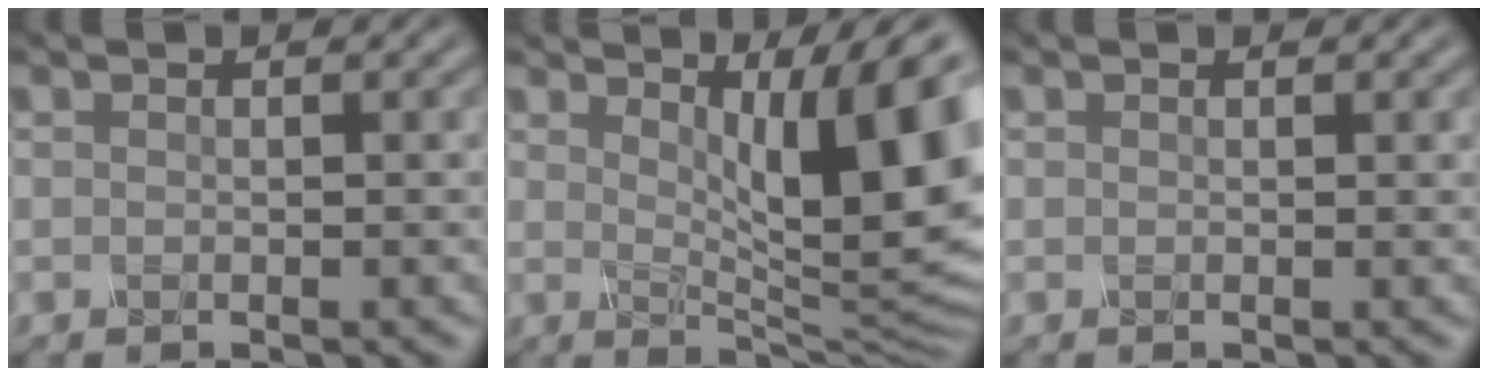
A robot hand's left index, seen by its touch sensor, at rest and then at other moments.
{"total": 11.1, "force": [2.5, 2.8, 10.4], "torque": [-0.140, -0.014, 0.047]}
{"total": 0.0}